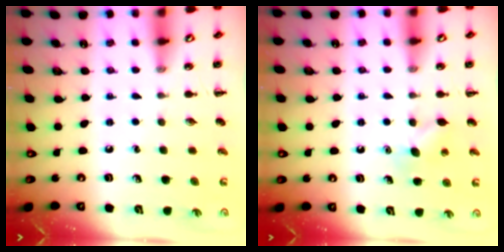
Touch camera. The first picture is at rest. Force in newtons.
{"total": 4.6, "press": 4.4, "slide": 1.2}